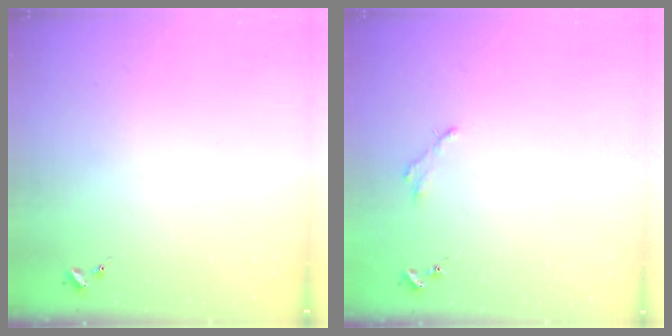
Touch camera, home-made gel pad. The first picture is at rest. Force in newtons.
{"total": 2.5, "press": 2.5, "slide": 0.2}